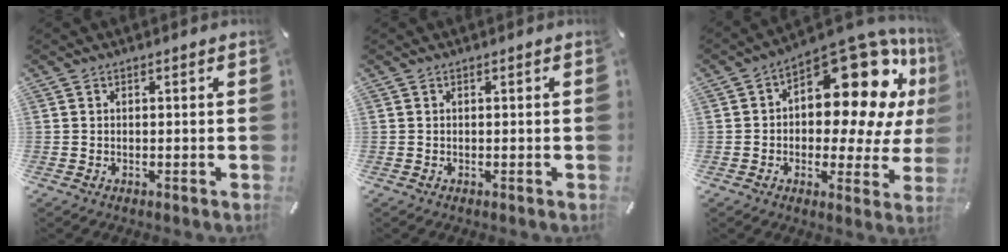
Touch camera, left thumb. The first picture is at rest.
{"total": 0.0}
{"total": 19.5, "force": [9.0, 9.9, 14.2], "torque": [-0.189, -0.083, 0.149]}